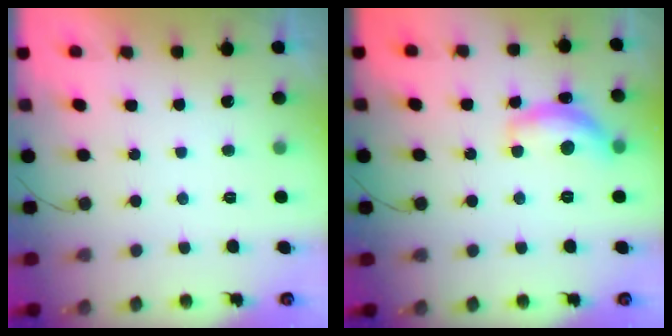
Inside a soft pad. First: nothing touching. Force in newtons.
{"total": 12.6, "press": 12.6, "slide": 0.5}